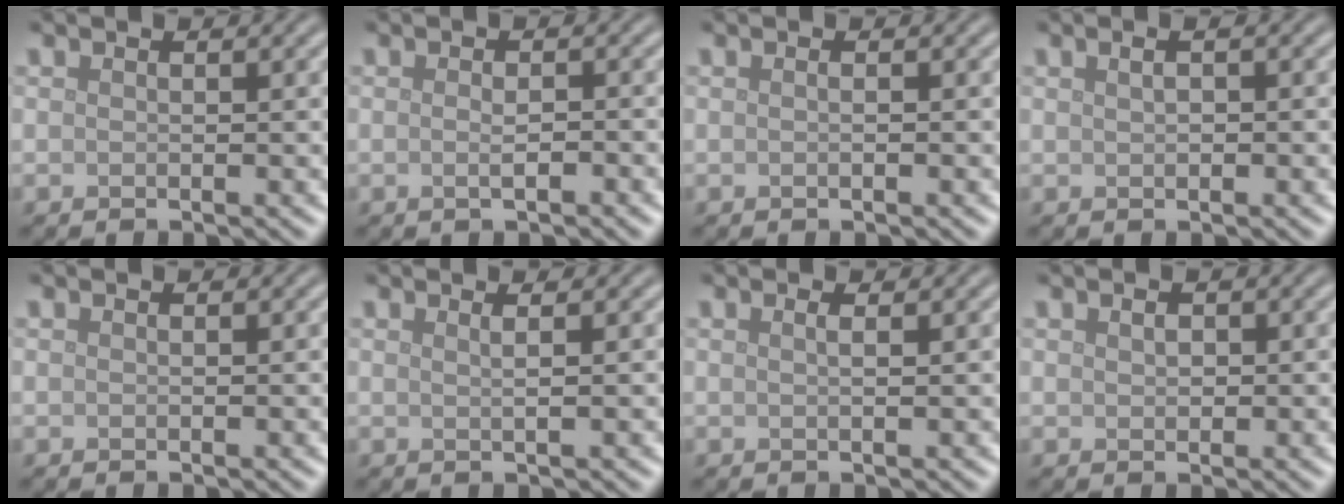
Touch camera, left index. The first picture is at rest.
{"total": 1.5, "force": [-0.3, 0.4, 1.4], "torque": [-0.025, -0.001, -0.006]}
{"total": 0.7, "force": [0.0, 0.3, 0.6], "torque": [-0.008, -0.005, -0.001]}
{"total": 1.3, "force": [0.5, 0.5, 1.0], "torque": [-0.015, -0.001, 0.008]}
{"total": 0.0}
{"total": 1.8, "force": [0.8, 0.8, 1.3], "torque": [-0.007, 0.001, -0.010]}
{"total": 1.3, "force": [0.6, 0.6, 1.0], "torque": [-0.003, 0.000, -0.004]}
{"total": 0.9, "force": [0.3, 0.6, 0.5], "torque": [-0.010, 0.000, 0.007]}